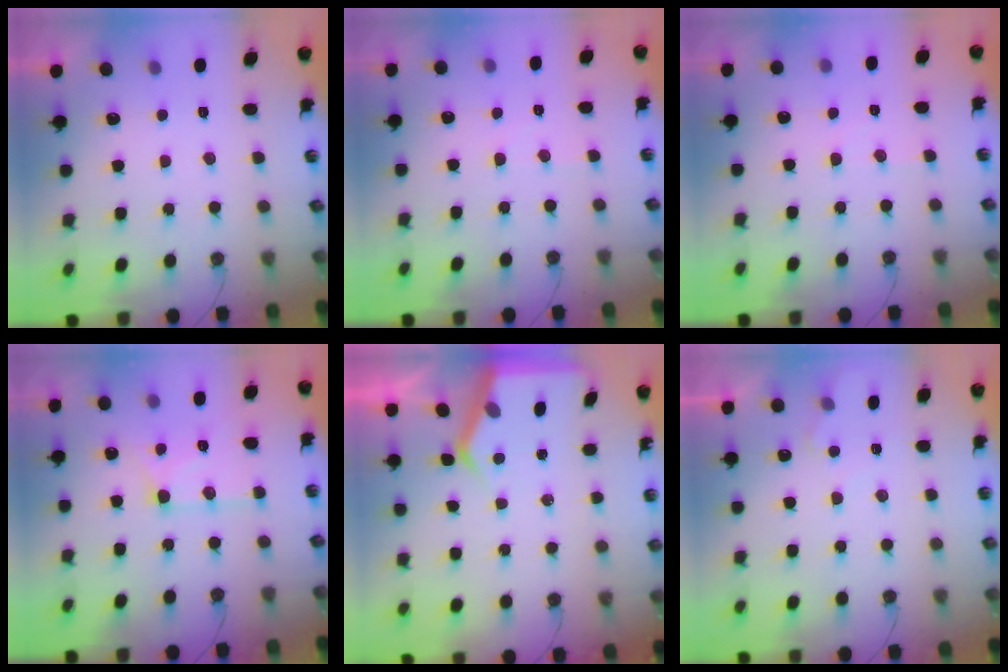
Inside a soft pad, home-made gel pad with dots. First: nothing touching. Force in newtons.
{"total": 3.6, "press": 3.6, "slide": 0.5}
{"total": 3.6, "press": 3.6, "slide": 0.5}
{"total": 13.2, "press": 13.1, "slide": 1.2}
{"total": 5.1, "press": 5.1, "slide": 0.5}
{"total": 5.1, "press": 5.1, "slide": 0.4}